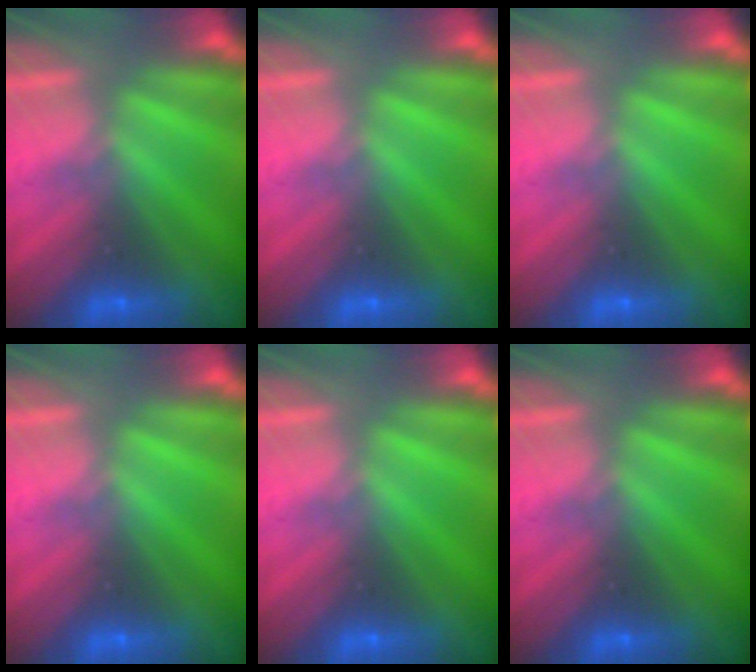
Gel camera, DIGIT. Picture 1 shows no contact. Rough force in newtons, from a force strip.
{"total": 0.0}
{"total": 0.0}
{"total": 0.0}
{"total": 0.0}
{"total": 0.0}